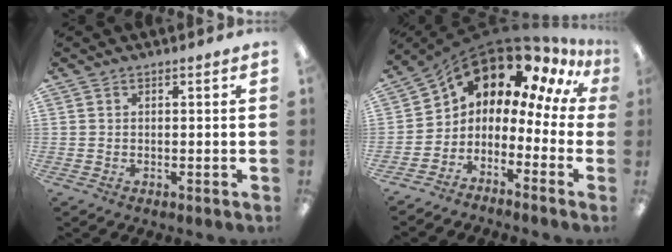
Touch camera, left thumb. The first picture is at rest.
{"total": 11.9, "force": [9.2, 5.5, 5.1], "torque": [-0.092, -0.083, 0.152]}